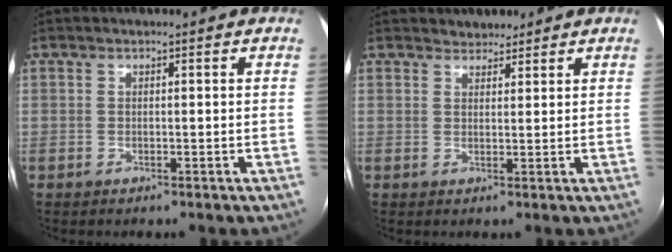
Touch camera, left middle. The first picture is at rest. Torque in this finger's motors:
{"motor_torque": [-0.08, -0.01, -0.09, -0.01]}